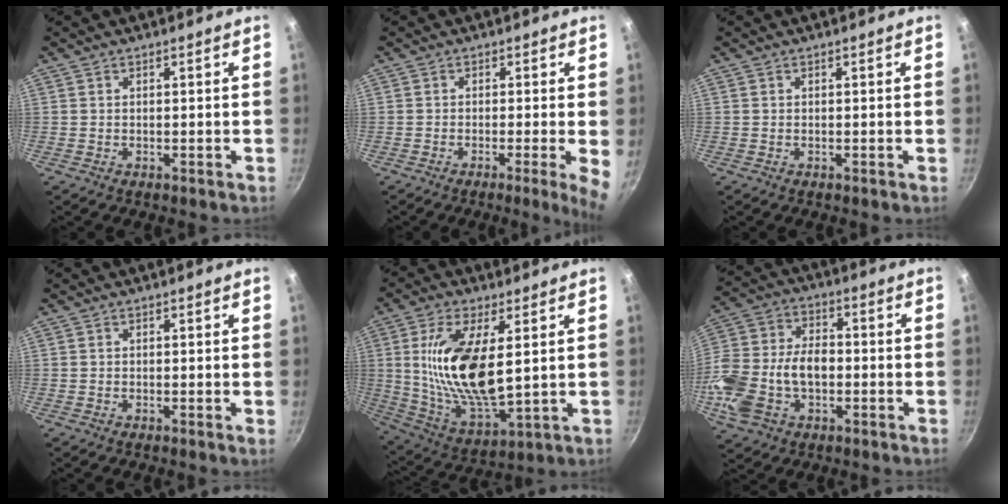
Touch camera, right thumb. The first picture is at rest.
{"total": 4.5, "force": [-1.1, 0.1, 4.4], "torque": [-0.061, -0.004, -0.021]}
{"total": 0.0}
{"total": 0.0}
{"total": 18.5, "force": [3.3, 7.8, 16.4], "torque": [-0.310, -0.022, 0.069]}
{"total": 16.7, "force": [-3.3, 11.0, 12.0], "torque": [-0.232, 0.037, -0.064]}